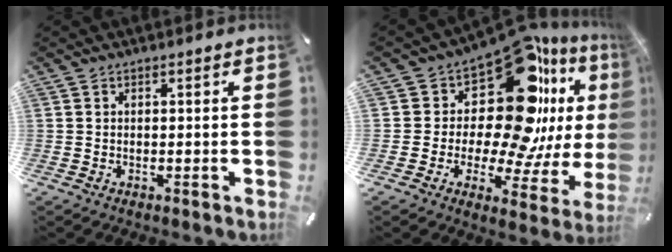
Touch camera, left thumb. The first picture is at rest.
{"total": 21.7, "force": [10.1, 11.5, 15.4], "torque": [-0.236, -0.110, 0.168]}